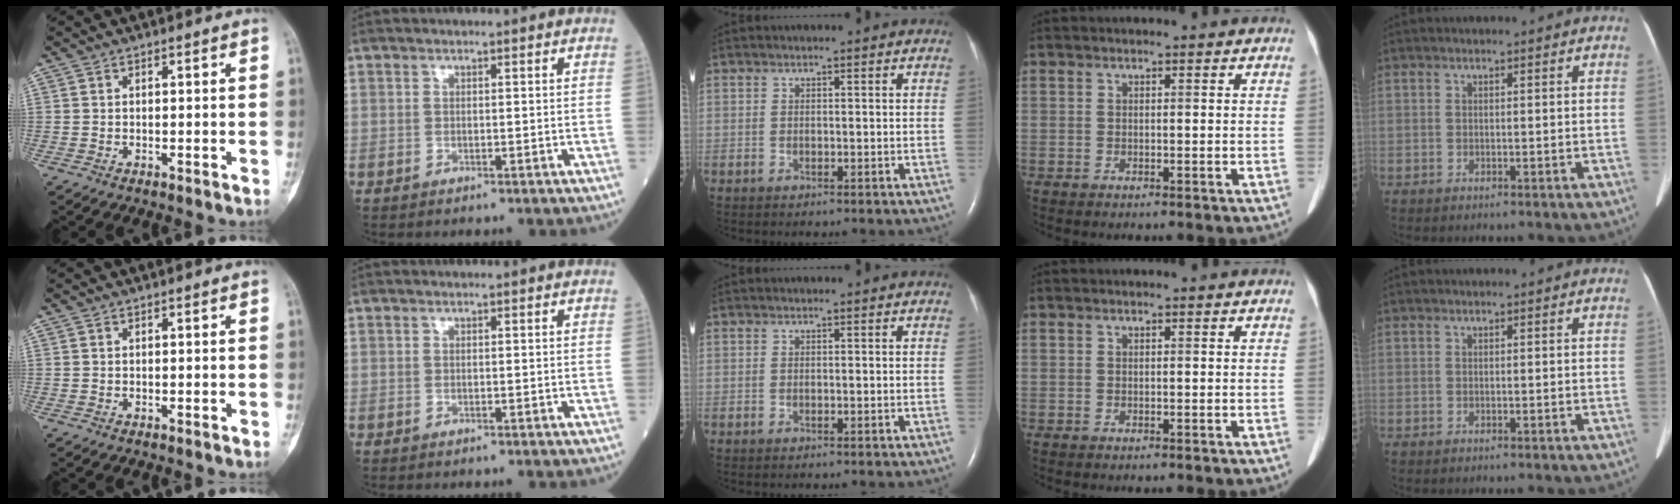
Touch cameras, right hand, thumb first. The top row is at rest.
{}